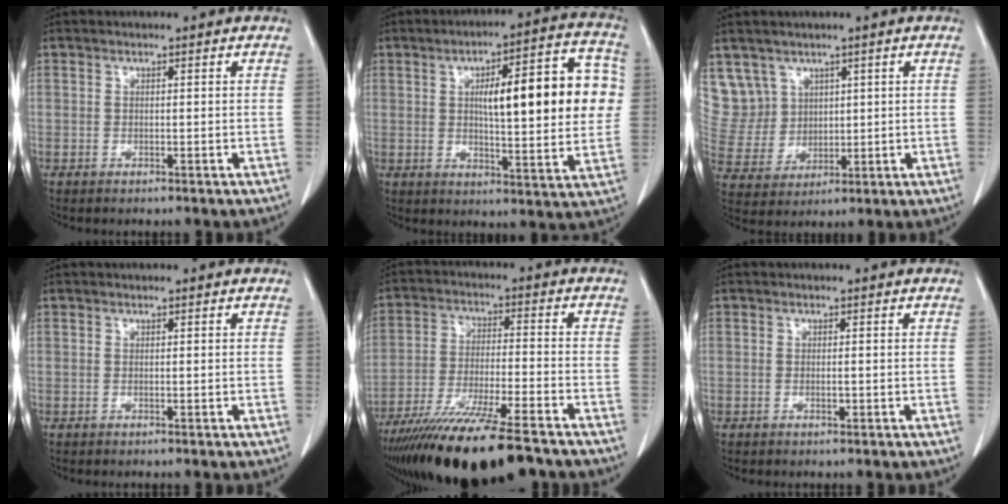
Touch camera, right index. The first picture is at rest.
{"total": 17.9, "force": [2.7, 4.2, 17.2], "torque": [-0.226, 0.035, 0.040]}
{"total": 8.9, "force": [4.9, 7.4, 0.2], "torque": [-0.014, 0.028, 0.117]}
{"total": 0.0}
{"total": 19.7, "force": [-16.0, 1.6, 11.5], "torque": [-0.191, -0.040, -0.267]}
{"total": 0.7, "force": [-0.2, 0.2, 0.6], "torque": [-0.012, -0.001, -0.003]}